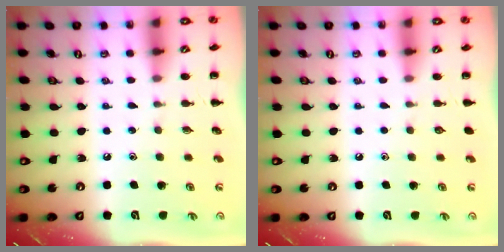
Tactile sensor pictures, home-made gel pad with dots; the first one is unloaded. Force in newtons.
{"total": 0.0}